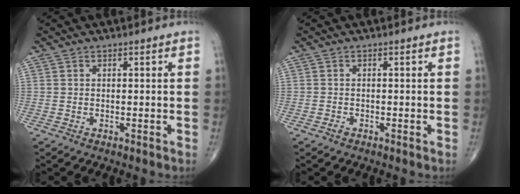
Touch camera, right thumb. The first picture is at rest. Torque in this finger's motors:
{"motor_torque": [1.06, 0.86, 0.25, -0.38, 0.00]}